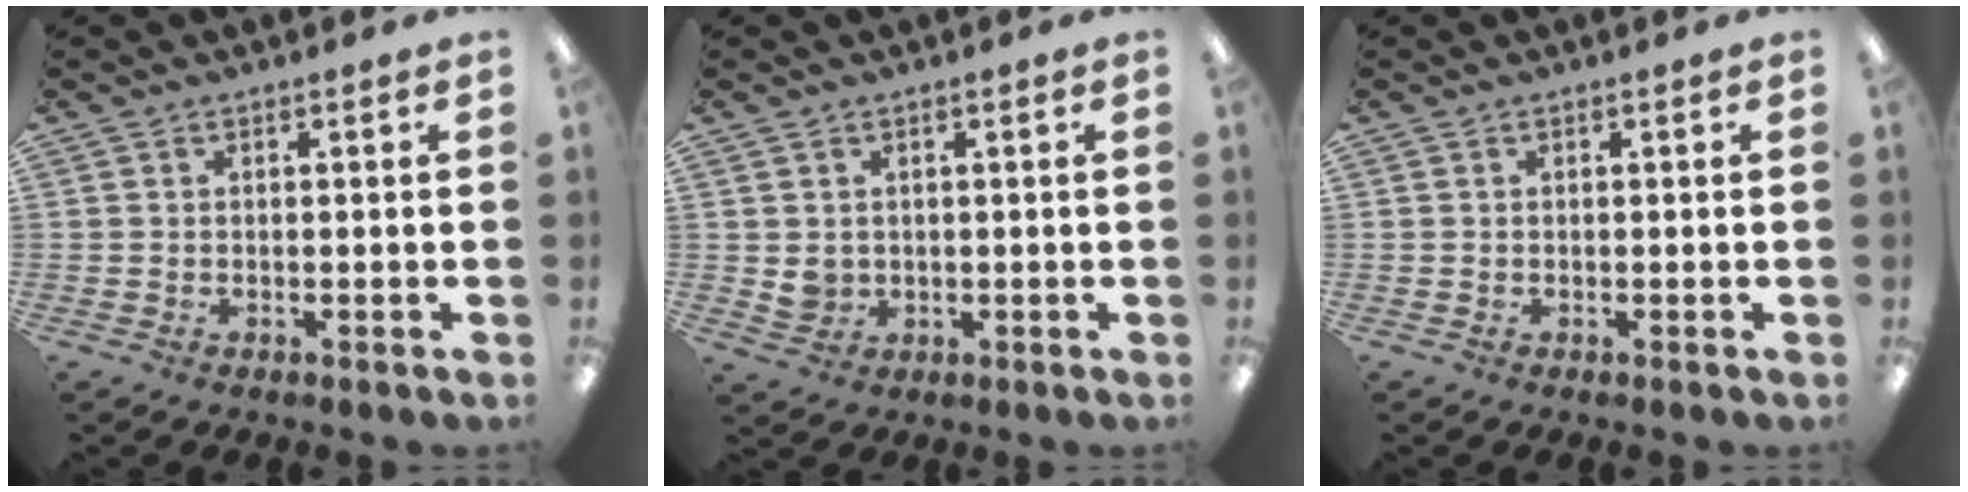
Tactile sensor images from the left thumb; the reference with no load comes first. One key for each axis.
{"total": 2.9, "fx": 0.8, "fy": 2.6, "fz": 0.8, "tx": -0.010, "ty": 0.000, "tz": 0.016}
{"total": 0.0}